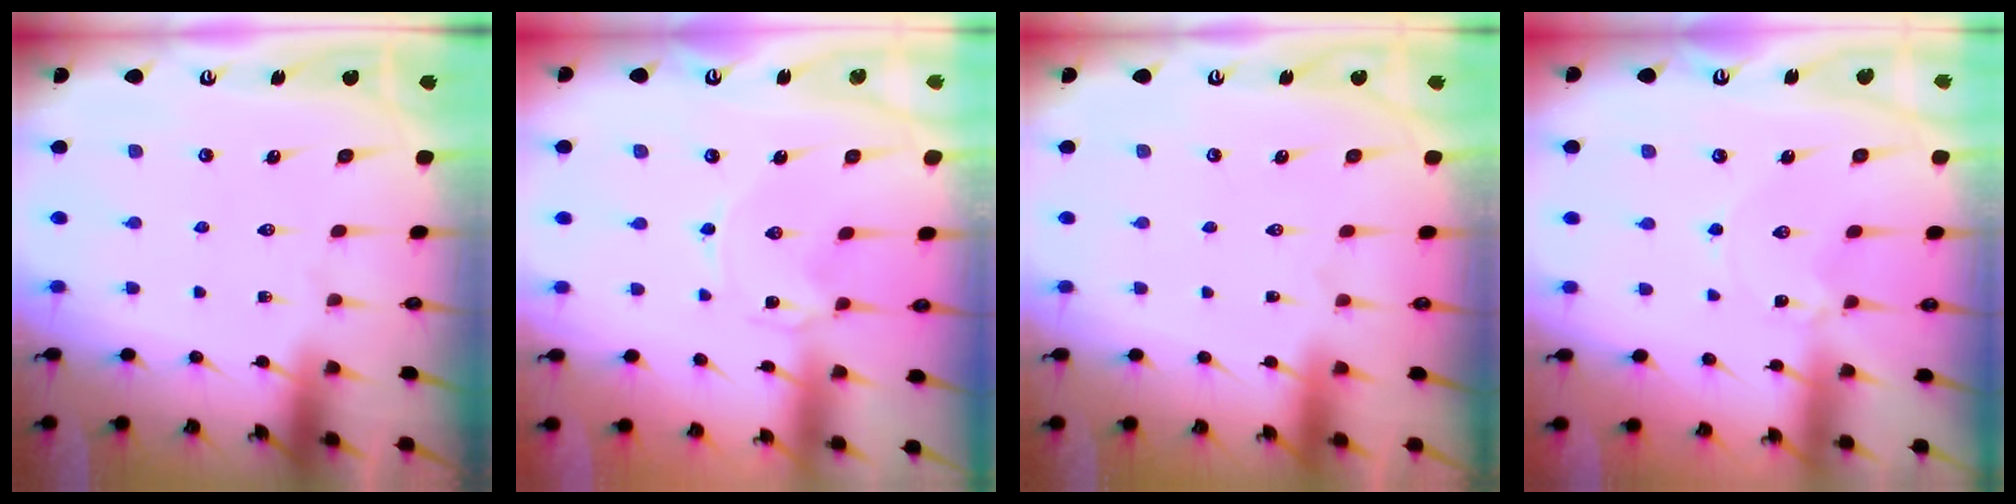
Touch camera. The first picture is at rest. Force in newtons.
{"total": 0.0}
{"total": 1.6, "press": 1.6, "slide": 0.1}
{"total": 0.9, "press": 0.9, "slide": 0.2}